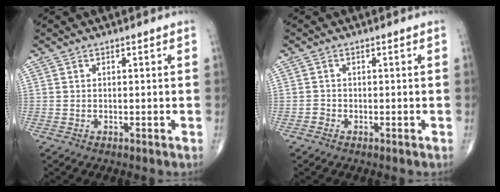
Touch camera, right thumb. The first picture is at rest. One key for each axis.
{"total": 0.9, "fx": -0.5, "fy": 0.7, "fz": 0.1, "tx": 0.003, "ty": 0.003, "tz": -0.015}